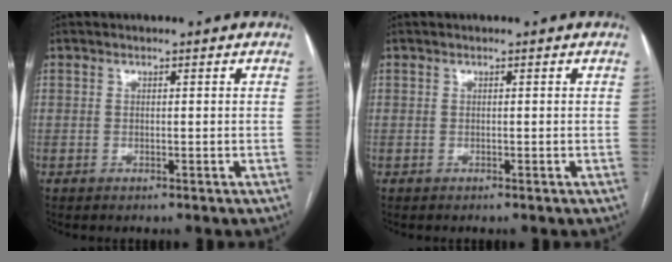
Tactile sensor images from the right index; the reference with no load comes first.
{"total": 0.0}